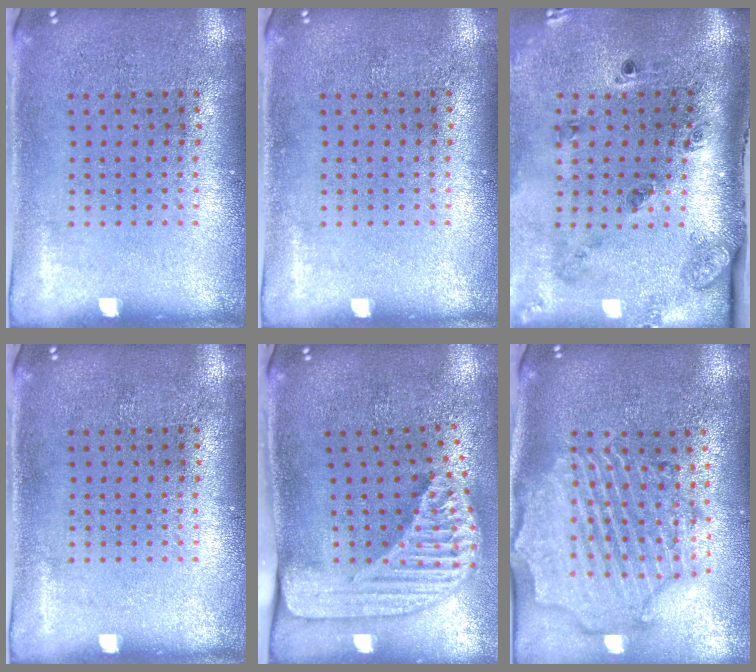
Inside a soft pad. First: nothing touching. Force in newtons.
{"total": 0.0}
{"total": 2.0, "press": 1.6, "slide": 1.3}
{"total": 0.0}
{"total": 2.5, "press": 1.7, "slide": 1.7}
{"total": 2.8, "press": 2.5, "slide": 1.3}